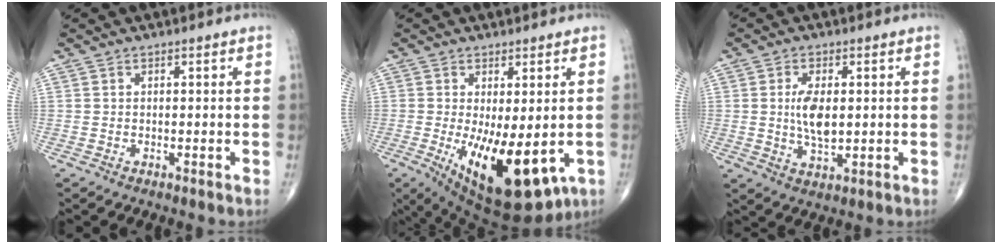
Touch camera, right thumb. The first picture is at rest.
{"total": 16.1, "force": [-3.9, 6.5, 14.2], "torque": [-0.213, -0.028, -0.035]}
{"total": 6.8, "force": [0.6, 3.3, 6.0], "torque": [-0.110, -0.010, 0.012]}